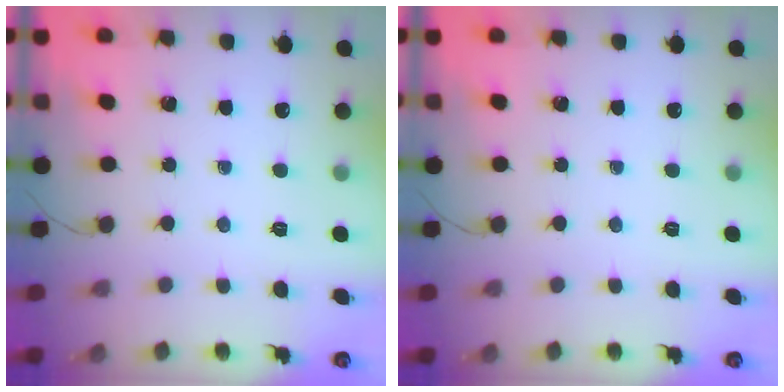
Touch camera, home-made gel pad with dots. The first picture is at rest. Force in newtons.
{"total": 0.0}